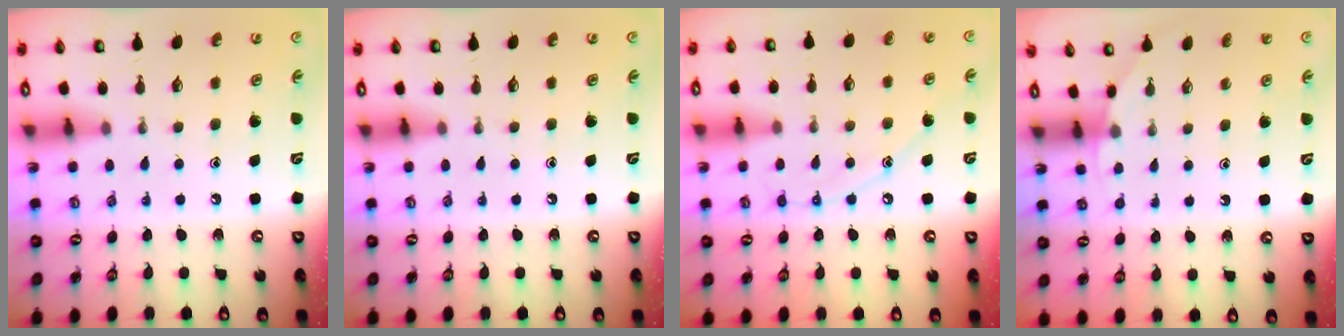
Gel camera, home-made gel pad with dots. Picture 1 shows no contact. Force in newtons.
{"total": 0.0}
{"total": 8.0, "press": 8.0, "slide": 0.8}
{"total": 2.7, "press": 2.7, "slide": 0.1}